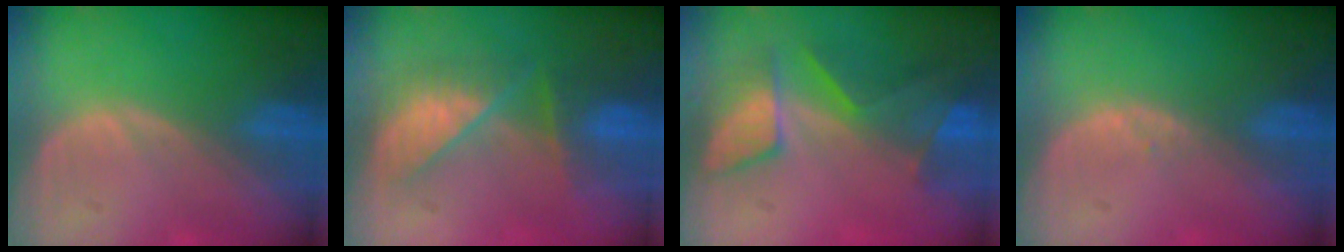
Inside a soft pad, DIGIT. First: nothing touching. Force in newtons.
{"total": 7.0, "press": 6.9, "slide": 1.1}
{"total": 7.4, "press": 7.2, "slide": 1.7}
{"total": 0.7, "press": 0.5, "slide": 0.5}